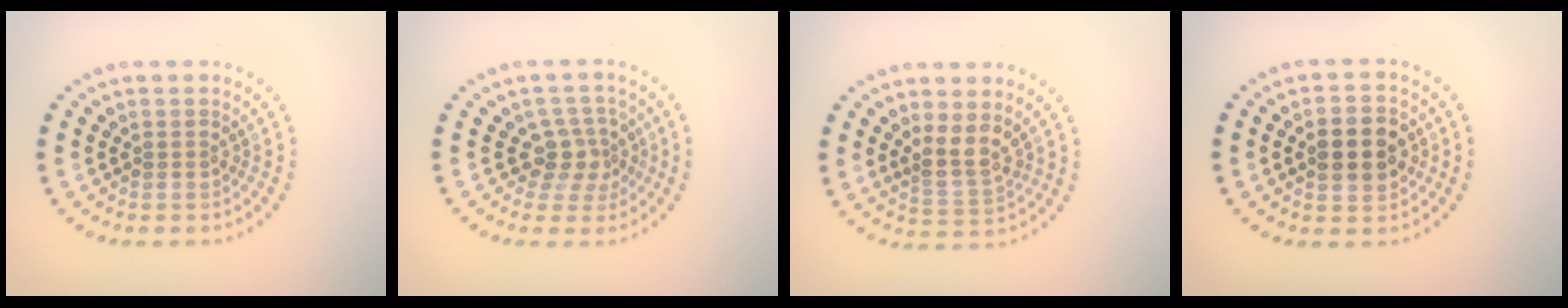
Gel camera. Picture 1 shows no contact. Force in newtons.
{"total": 2.7, "press": 2.2, "slide": 1.6}
{"total": 2.6, "press": 2.1, "slide": 1.7}
{"total": 4.6, "press": 4.6, "slide": 0.2}